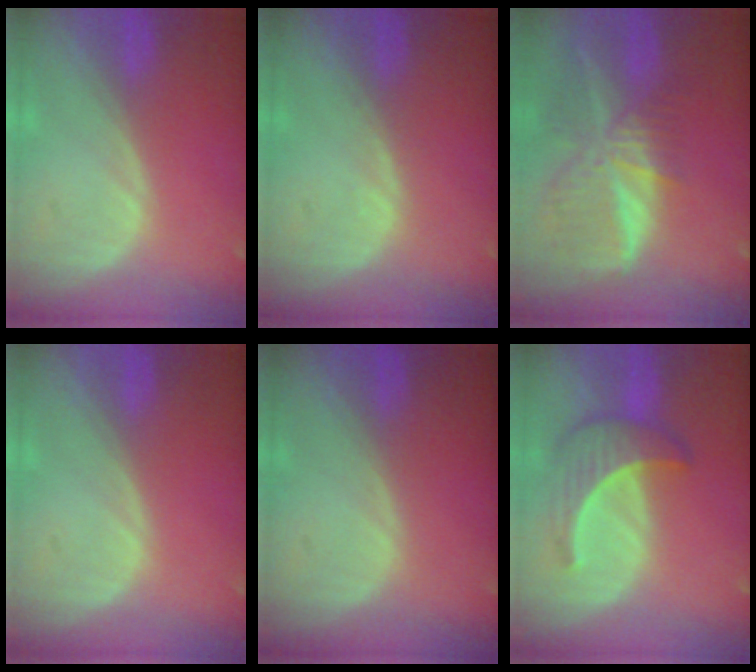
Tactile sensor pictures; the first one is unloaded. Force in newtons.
{"total": 0.5, "press": 0.5, "slide": 0.1}
{"total": 9.5, "press": 8.4, "slide": 4.6}
{"total": 0.0}
{"total": 0.0}
{"total": 6.3, "press": 6.1, "slide": 1.6}